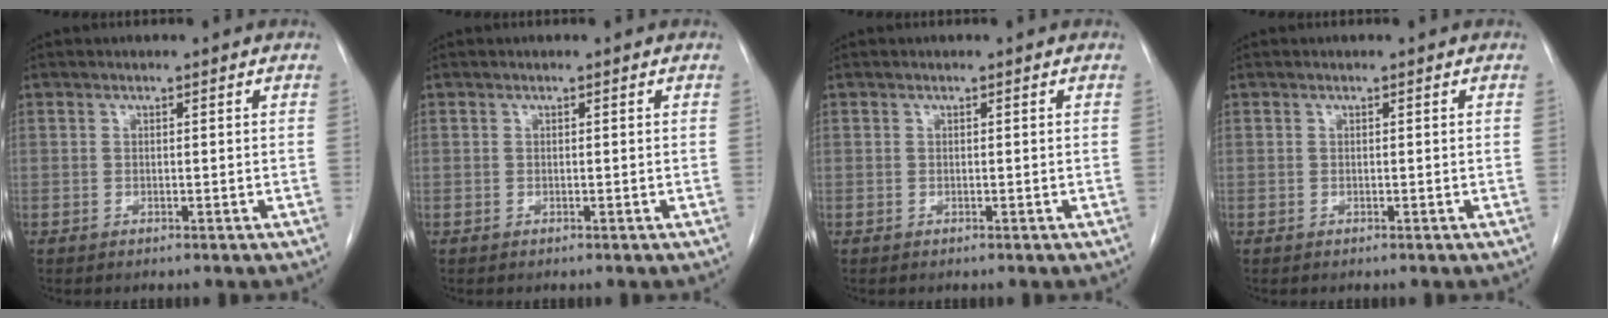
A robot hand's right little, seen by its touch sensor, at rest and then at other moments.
{"total": 0.0}
{"total": 0.0}
{"total": 0.0}